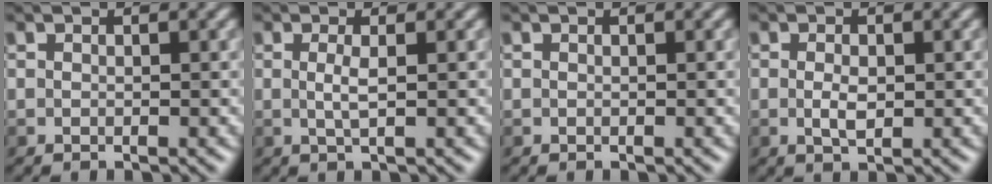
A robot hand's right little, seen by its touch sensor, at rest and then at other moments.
{"total": 1.2, "force": [0.0, -0.1, 1.2], "torque": [-0.028, 0.002, 0.004]}
{"total": 0.0}
{"total": 1.7, "force": [-0.2, 0.9, 1.4], "torque": [-0.030, 0.002, -0.001]}